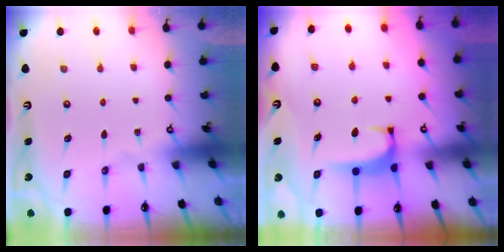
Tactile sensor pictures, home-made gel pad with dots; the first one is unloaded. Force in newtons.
{"total": 1.9, "press": 1.8, "slide": 0.5}